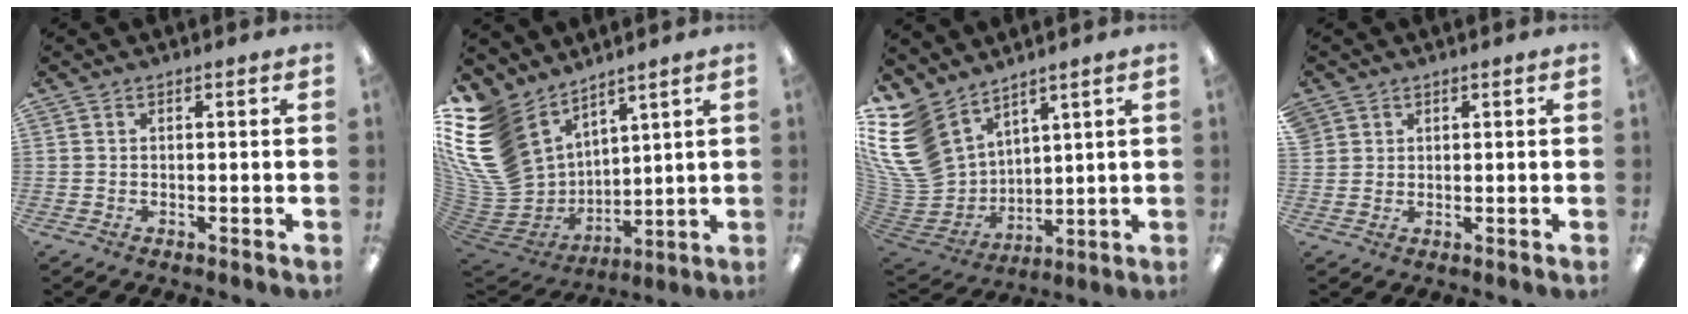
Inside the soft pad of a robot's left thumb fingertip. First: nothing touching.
{"total": 19.7, "force": [9.0, 14.2, 10.1], "torque": [-0.248, -0.059, 0.175]}
{"total": 16.6, "force": [9.7, 11.4, 7.3], "torque": [-0.205, -0.056, 0.188]}
{"total": 2.0, "force": [1.4, 1.5, 0.1], "torque": [-0.005, 0.001, 0.028]}